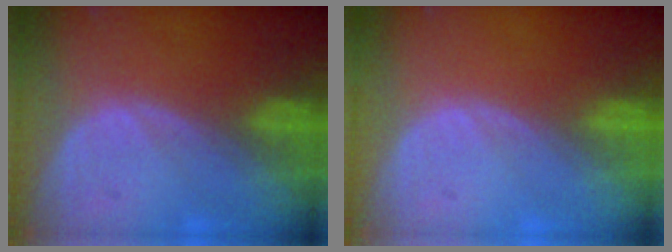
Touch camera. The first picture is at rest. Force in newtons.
{"total": 0.0}